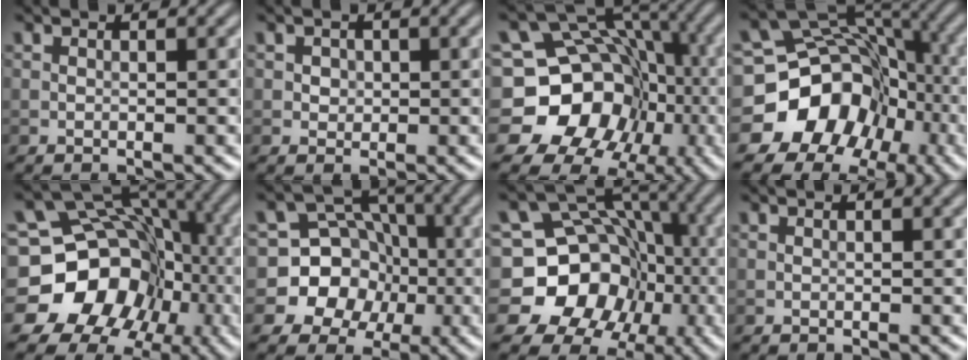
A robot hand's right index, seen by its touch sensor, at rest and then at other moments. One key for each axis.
{"total": 1.0, "fx": 0.2, "fy": 0.9, "fz": 0.3, "tx": -0.002, "ty": -0.002, "tz": 0.005}
{"total": 17.6, "fx": -4.4, "fy": 15.6, "fz": 6.8, "tx": -0.126, "ty": 0.006, "tz": -0.079}
{"total": 11.5, "fx": -4.8, "fy": 9.5, "fz": 4.5, "tx": -0.076, "ty": 0.015, "tz": -0.101}
{"total": 15.9, "fx": -4.5, "fy": 13.8, "fz": 6.5, "tx": -0.112, "ty": 0.002, "tz": -0.094}
{"total": 8.3, "fx": -2.0, "fy": 7.8, "fz": 2.1, "tx": -0.020, "ty": 0.020, "tz": -0.063}
{"total": 15.7, "fx": -4.0, "fy": 14.1, "fz": 5.6, "tx": -0.103, "ty": 0.005, "tz": -0.080}
{"total": 0.0}